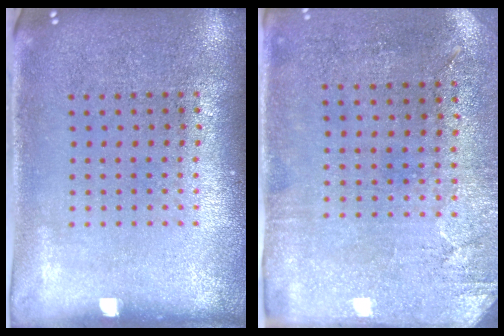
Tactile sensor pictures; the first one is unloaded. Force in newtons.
{"total": 2.8, "press": 2.3, "slide": 1.7}